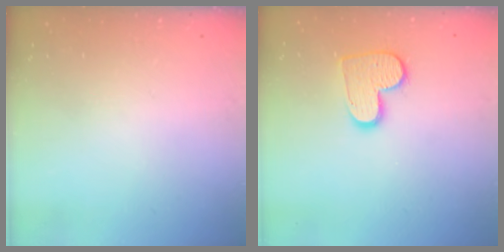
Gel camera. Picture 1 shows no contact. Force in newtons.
{"total": 11.8, "press": 11.8, "slide": 0.6}